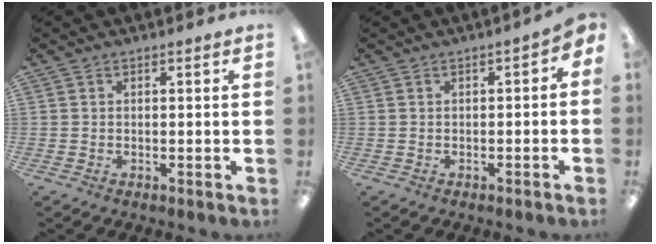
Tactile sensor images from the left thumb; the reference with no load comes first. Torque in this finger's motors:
{"motor_torque": [0.19, 1.17, 0.89, 0.19, 0.03]}